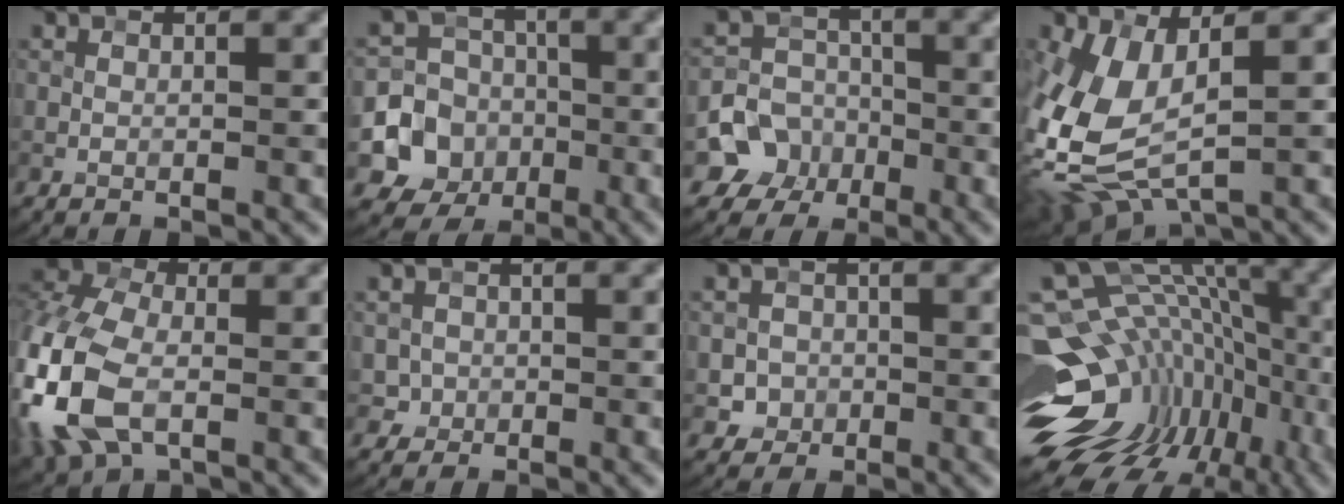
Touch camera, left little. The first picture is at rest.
{"total": 7.8, "force": [-2.4, 7.2, 1.7], "torque": [-0.007, -0.002, -0.075]}
{"total": 4.7, "force": [-2.0, 4.2, 0.9], "torque": [0.019, 0.008, -0.052]}
{"total": 8.0, "force": [-1.2, 4.3, 6.6], "torque": [-0.174, -0.004, -0.022]}
{"total": 10.7, "force": [-2.7, 7.0, 7.7], "torque": [-0.207, -0.014, -0.064]}
{"total": 1.2, "force": [-0.1, 1.2, -0.1], "torque": [0.011, -0.003, 0.003]}
{"total": 2.0, "force": [-0.5, 2.0, 0.2], "torque": [0.011, -0.001, -0.009]}
{"total": 15.4, "force": [-3.5, 11.1, 10.1], "torque": [-0.163, 0.009, -0.034]}